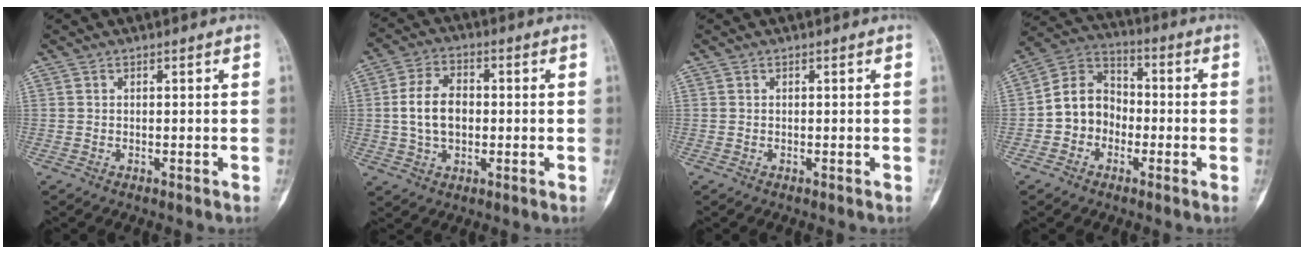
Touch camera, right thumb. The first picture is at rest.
{"total": 9.2, "force": [0.1, 6.1, 6.8], "torque": [-0.115, 0.013, 0.000]}
{"total": 0.0}
{"total": 9.7, "force": [-2.3, 8.3, 4.4], "torque": [-0.046, 0.044, -0.055]}